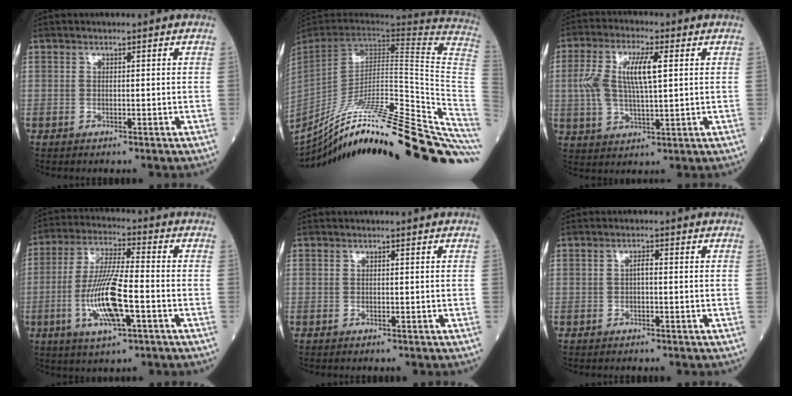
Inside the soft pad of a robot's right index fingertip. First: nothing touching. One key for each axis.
{"total": 38.8, "fx": -30.7, "fy": 0.6, "fz": 23.7, "tx": -0.234, "ty": -0.051, "tz": -0.439}
{"total": 9.7, "fx": 1.7, "fy": 2.8, "fz": 9.2, "tx": -0.199, "ty": 0.016, "tz": 0.035}
{"total": 12.1, "fx": -3.5, "fy": 1.9, "fz": 11.4, "tx": -0.230, "ty": -0.007, "tz": -0.064}
{"total": 0.0}
{"total": 1.1, "fx": -0.1, "fy": 0.3, "fz": 1.0, "tx": -0.018, "ty": 0.003, "tz": -0.004}